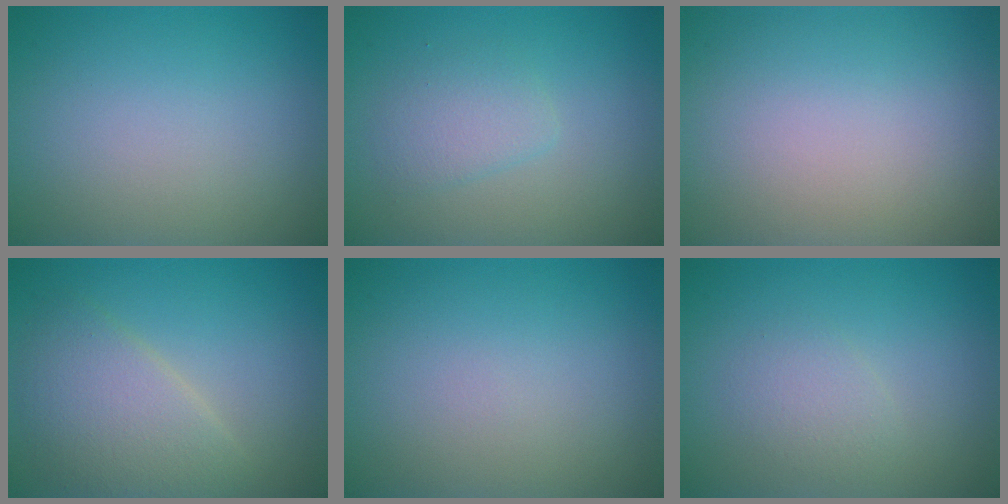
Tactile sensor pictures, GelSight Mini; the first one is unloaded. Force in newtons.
{"total": 2.1, "press": 2.1, "slide": 0.1}
{"total": 0.0}
{"total": 4.4, "press": 4.4, "slide": 0.4}
{"total": 0.0}
{"total": 1.6, "press": 1.6, "slide": 0.0}